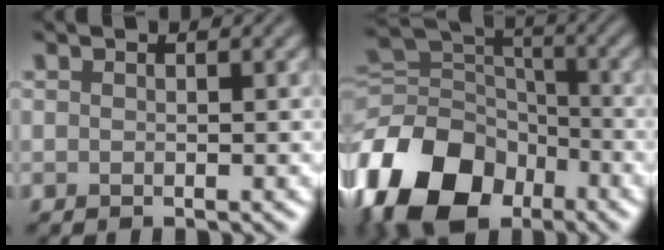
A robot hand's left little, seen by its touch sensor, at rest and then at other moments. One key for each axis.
{"total": 13.7, "fx": -7.3, "fy": 9.3, "fz": 6.9, "tx": -0.164, "ty": -0.013, "tz": -0.140}